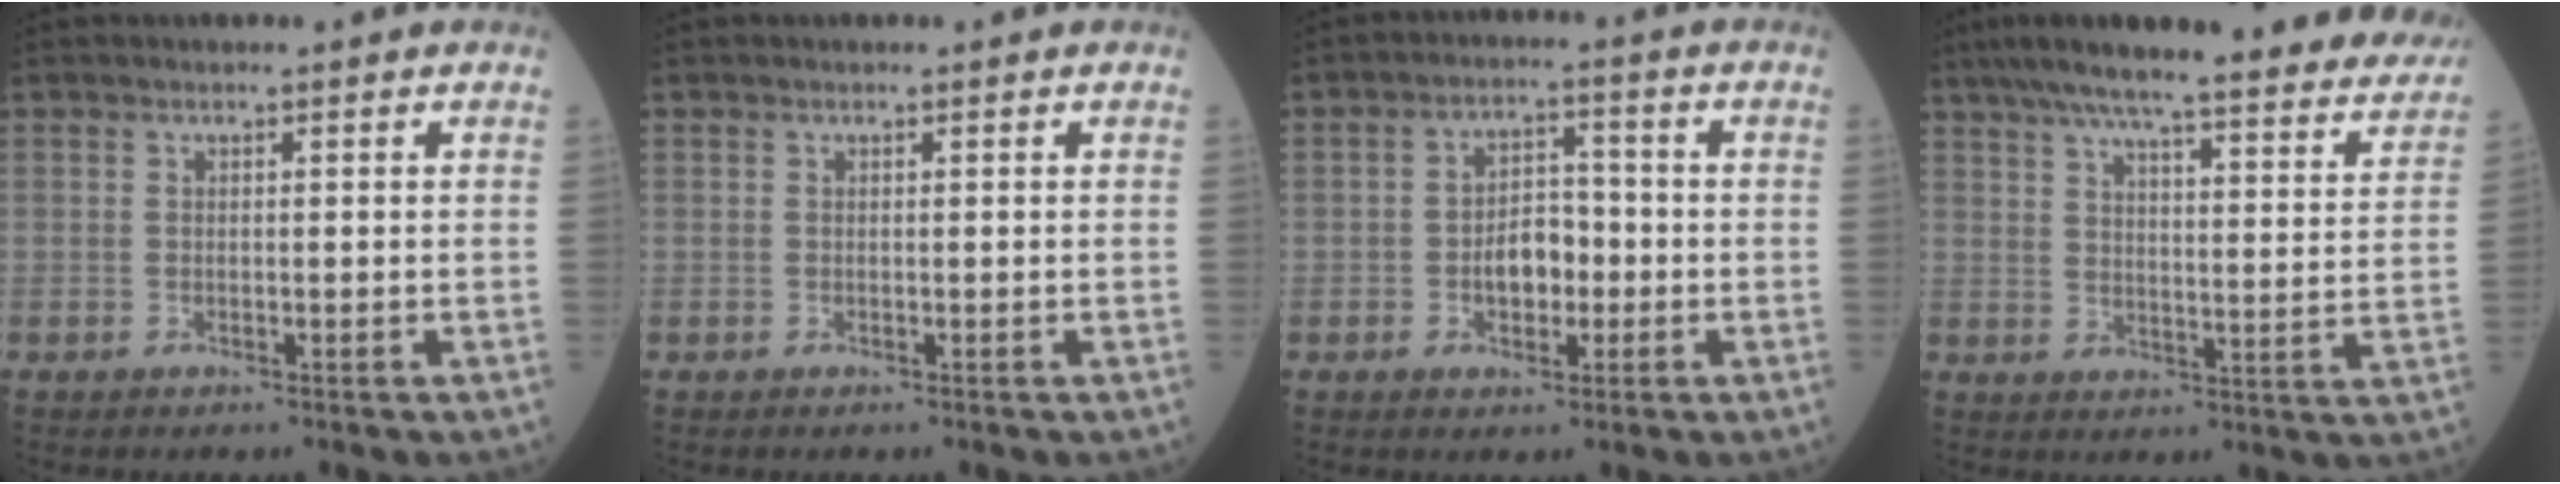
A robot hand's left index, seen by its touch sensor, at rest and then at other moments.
{"total": 0.0}
{"total": 5.7, "force": [-1.2, 3.4, 4.3], "torque": [-0.078, 0.012, -0.018]}
{"total": 30.5, "force": [26.4, 4.8, 14.6], "torque": [-0.226, -0.024, 0.332]}